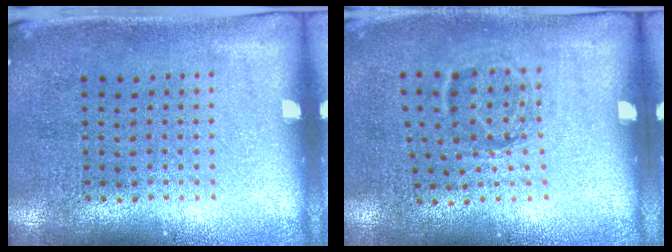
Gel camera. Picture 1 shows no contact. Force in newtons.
{"total": 1.2, "press": 0.8, "slide": 0.8}